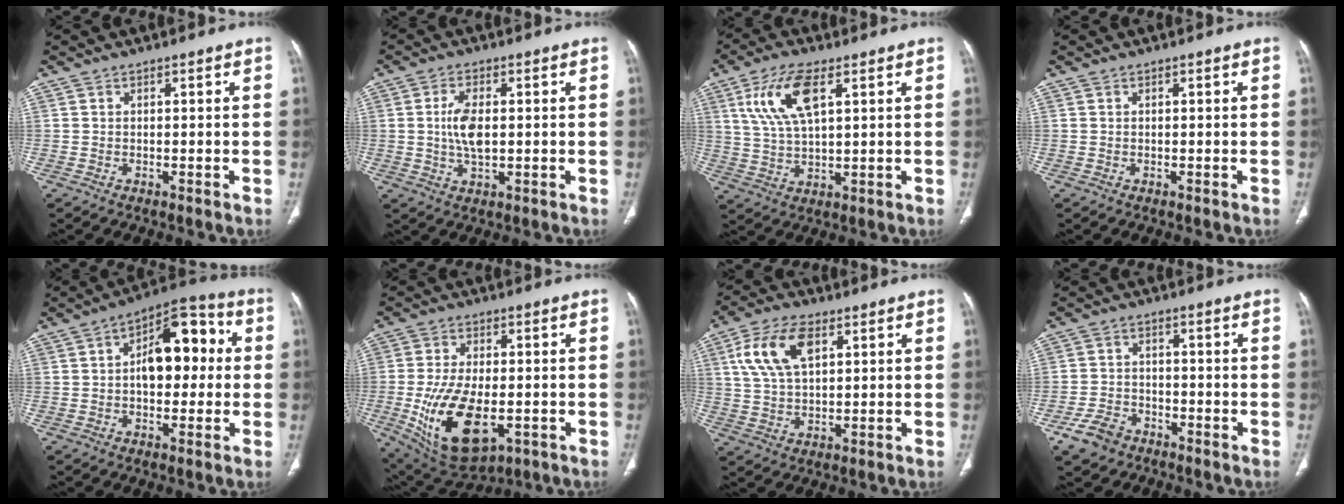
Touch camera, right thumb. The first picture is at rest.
{"total": 6.1, "force": [0.4, 3.1, 5.3], "torque": [-0.105, 0.000, 0.008]}
{"total": 10.9, "force": [4.4, 4.4, 8.9], "torque": [-0.185, -0.005, 0.090]}
{"total": 0.0}
{"total": 13.8, "force": [1.2, 7.8, 11.3], "torque": [-0.128, 0.034, 0.009]}
{"total": 16.5, "force": [-3.7, 8.8, 13.5], "torque": [-0.246, -0.010, -0.041]}
{"total": 11.3, "force": [4.2, 6.0, 8.6], "torque": [-0.167, 0.000, 0.082]}
{"total": 5.8, "force": [-3.7, 3.8, 2.2], "torque": [-0.041, 0.020, -0.065]}